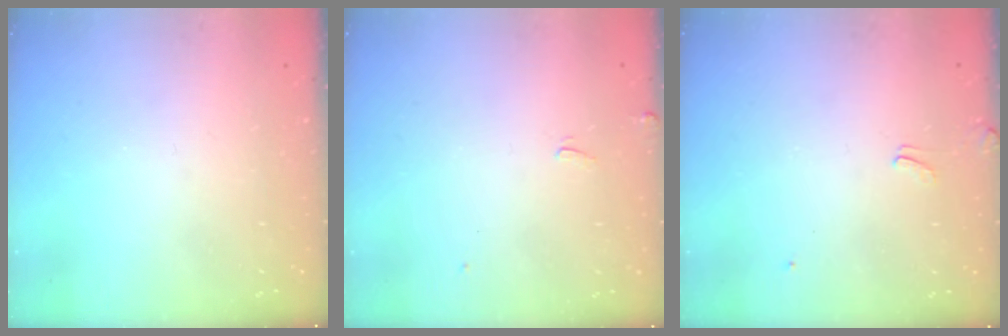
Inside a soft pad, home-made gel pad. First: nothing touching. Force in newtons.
{"total": 1.2, "press": 1.0, "slide": 0.6}
{"total": 4.5, "press": 4.5, "slide": 0.4}